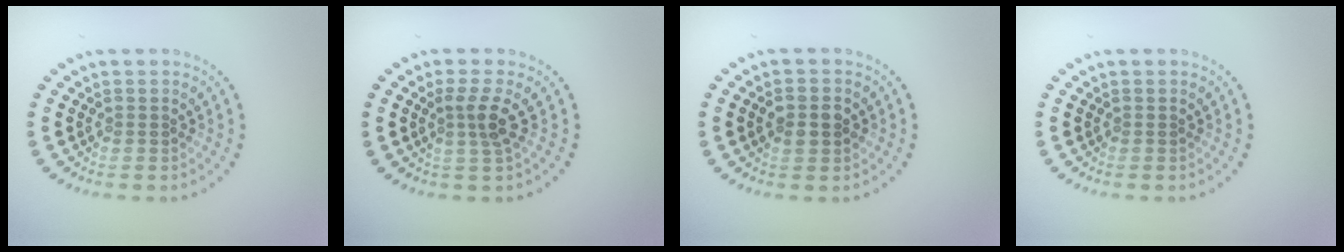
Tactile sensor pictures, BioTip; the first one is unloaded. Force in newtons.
{"total": 2.4, "press": 1.8, "slide": 1.5}
{"total": 2.8, "press": 2.8, "slide": 0.1}
{"total": 0.0}